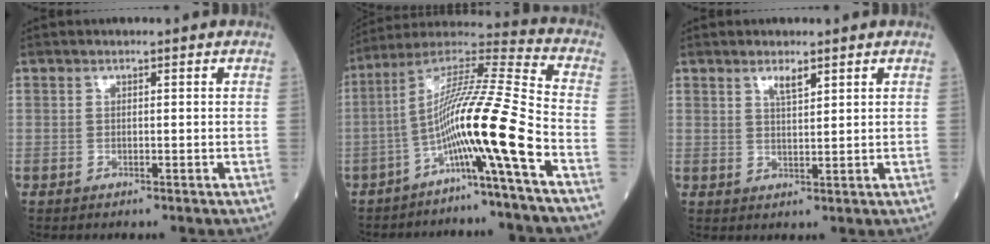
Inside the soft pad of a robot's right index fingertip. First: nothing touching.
{"total": 14.7, "force": [-5.8, -2.2, 13.4], "torque": [-0.248, 0.007, -0.115]}
{"total": 2.4, "force": [1.7, 0.4, 1.7], "torque": [-0.034, -0.001, 0.032]}